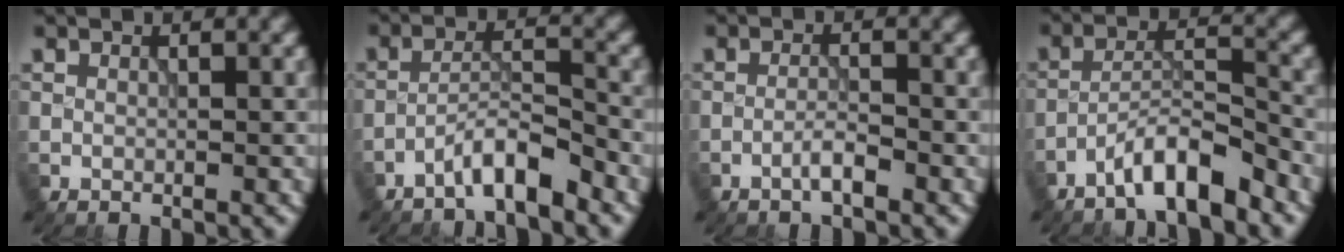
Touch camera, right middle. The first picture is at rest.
{"total": 3.8, "force": [-3.1, 0.4, 2.2], "torque": [-0.036, 0.012, -0.063]}
{"total": 1.7, "force": [-1.1, 0.2, 1.3], "torque": [-0.022, 0.007, -0.025]}
{"total": 5.0, "force": [-3.8, 0.8, 3.1], "torque": [-0.053, 0.011, -0.075]}